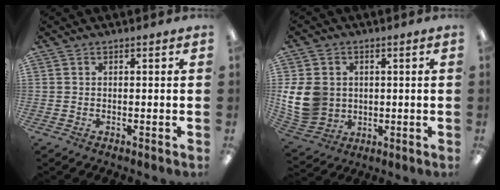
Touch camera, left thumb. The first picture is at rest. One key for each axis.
{"total": 12.6, "fx": 0.9, "fy": 10.7, "fz": 6.7, "tx": -0.151, "ty": 0.002, "tz": 0.021}